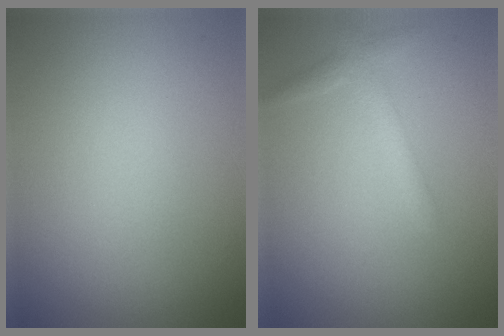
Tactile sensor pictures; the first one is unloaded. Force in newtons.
{"total": 1.8, "press": 1.8, "slide": 0.1}